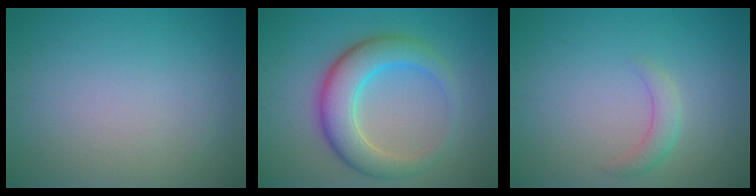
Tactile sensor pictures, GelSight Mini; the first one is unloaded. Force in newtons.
{"total": 6.3, "press": 6.3, "slide": 0.5}
{"total": 1.7, "press": 1.7, "slide": 0.0}